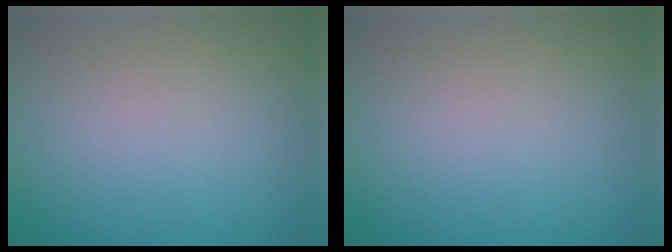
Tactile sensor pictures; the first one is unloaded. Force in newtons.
{"total": 0.0}